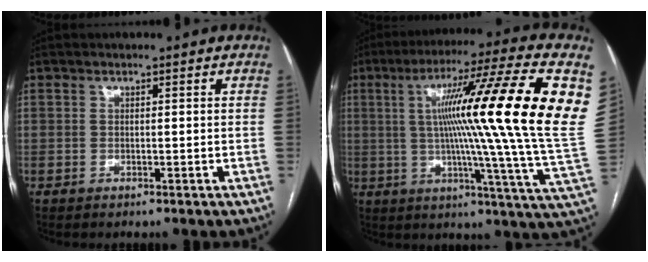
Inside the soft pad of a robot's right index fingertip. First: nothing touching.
{"total": 27.5, "force": [5.7, -1.0, 26.9], "torque": [-0.332, 0.025, 0.075]}